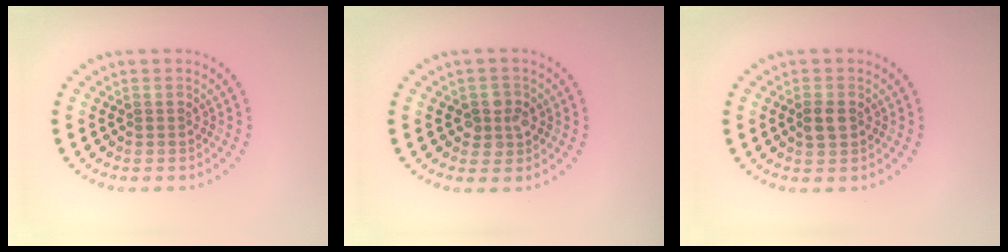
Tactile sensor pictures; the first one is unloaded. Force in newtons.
{"total": 2.2, "press": 2.1, "slide": 0.7}
{"total": 1.7, "press": 1.7, "slide": 0.1}